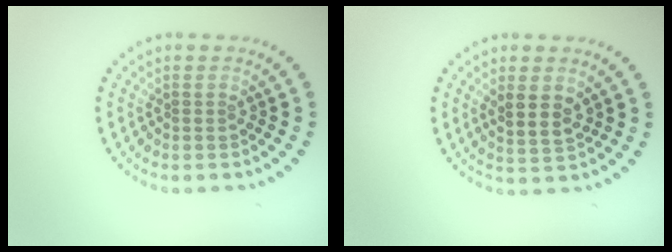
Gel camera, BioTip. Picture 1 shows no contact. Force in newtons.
{"total": 2.3, "press": 2.2, "slide": 0.8}